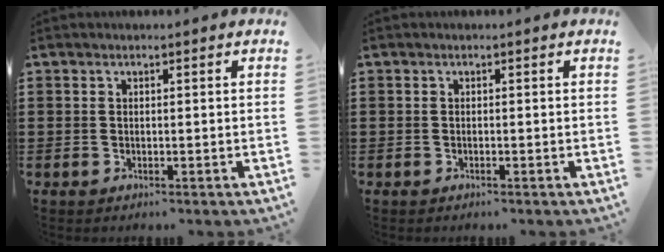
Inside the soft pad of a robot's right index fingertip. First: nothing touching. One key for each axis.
{"total": 0.0}